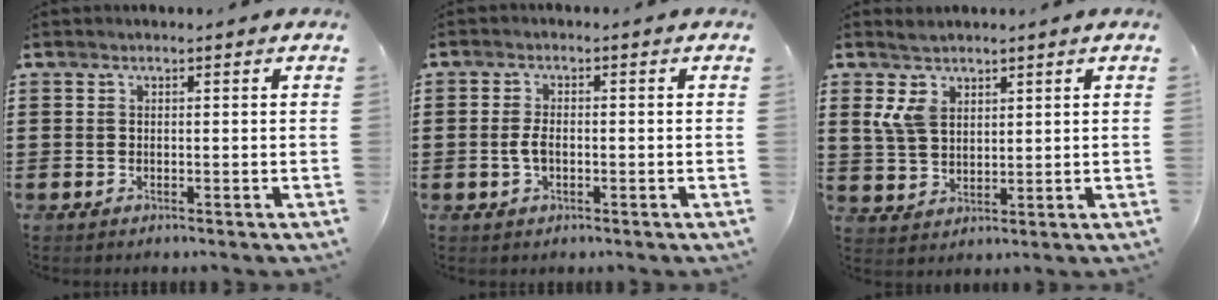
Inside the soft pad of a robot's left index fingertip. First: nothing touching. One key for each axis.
{"total": 2.9, "fx": -0.5, "fy": 1.4, "fz": 2.5, "tx": -0.071, "ty": -0.005, "tz": -0.016}
{"total": 5.2, "fx": 2.9, "fy": 3.3, "fz": 2.7, "tx": -0.073, "ty": 0.009, "tz": 0.053}